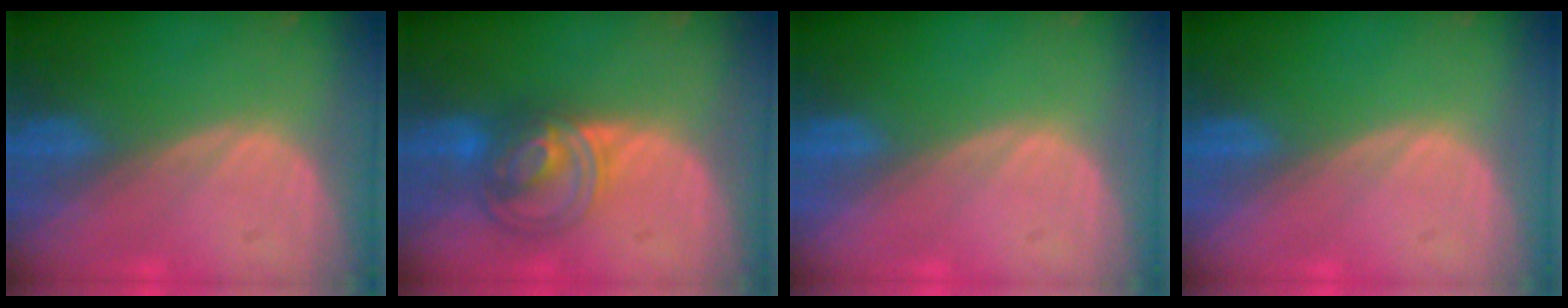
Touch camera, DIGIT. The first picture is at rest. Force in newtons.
{"total": 7.0, "press": 6.5, "slide": 2.6}
{"total": 0.0}
{"total": 0.0}